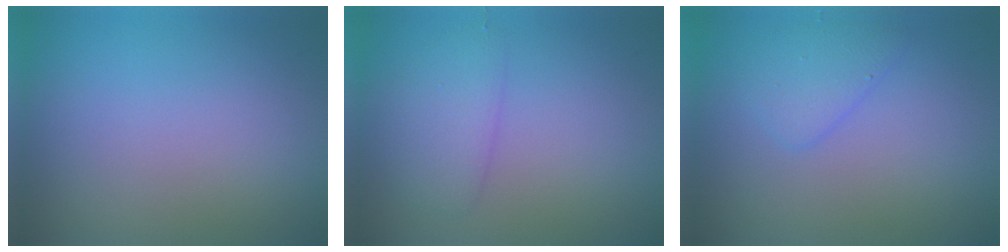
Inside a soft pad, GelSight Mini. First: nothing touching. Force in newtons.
{"total": 2.7, "press": 2.7, "slide": 0.1}
{"total": 2.1, "press": 2.1, "slide": 0.2}